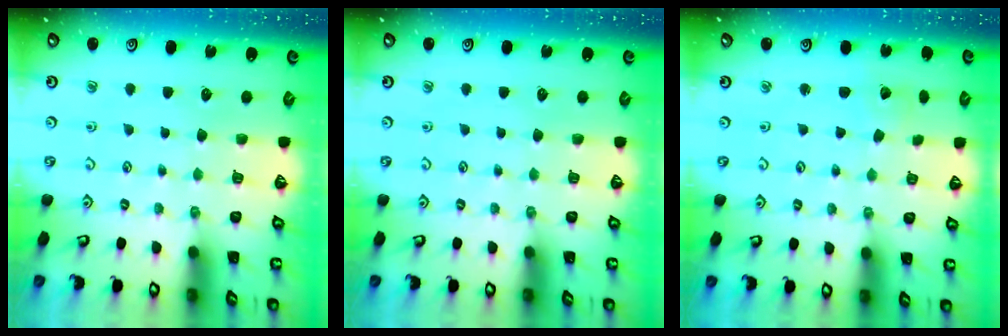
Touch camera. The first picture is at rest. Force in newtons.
{"total": 0.0}
{"total": 1.6, "press": 1.6, "slide": 0.2}